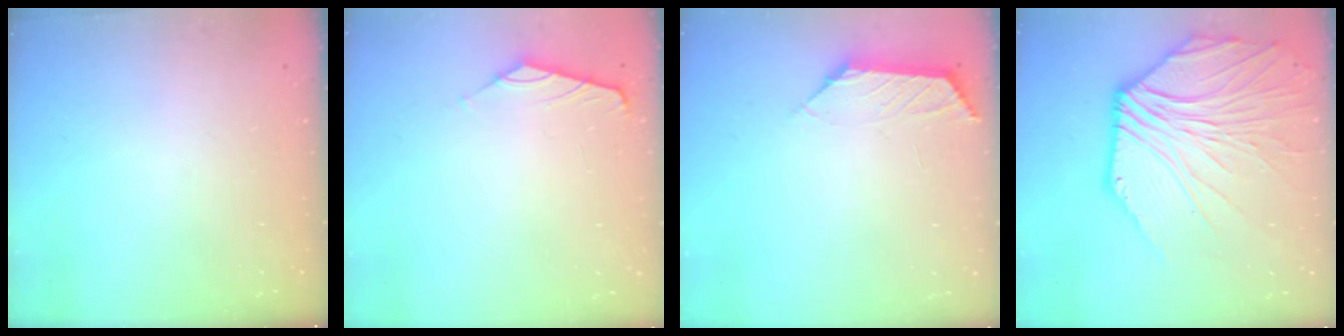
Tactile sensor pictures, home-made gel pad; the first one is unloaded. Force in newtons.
{"total": 0.0}
{"total": 2.8, "press": 2.8, "slide": 0.3}
{"total": 9.3, "press": 9.2, "slide": 1.4}